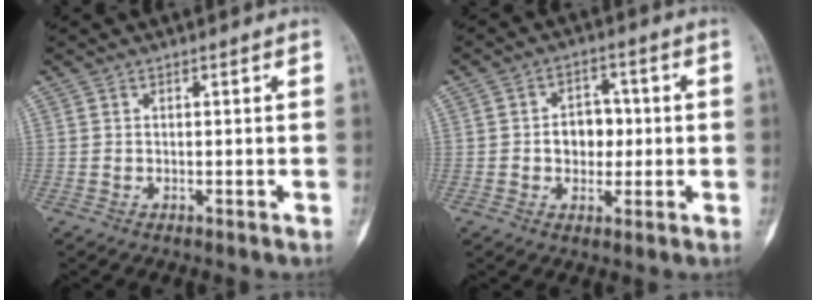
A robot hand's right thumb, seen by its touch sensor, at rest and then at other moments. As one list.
[{"total": 6.5, "force": [-0.1, 5.0, 4.2], "torque": [-0.029, 0.012, -0.005]}]